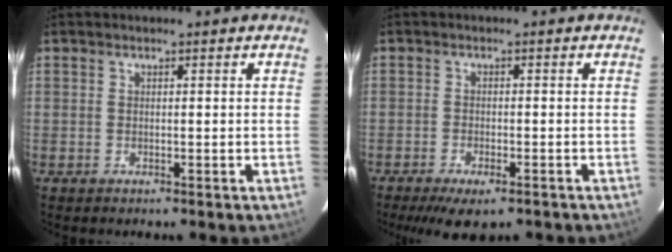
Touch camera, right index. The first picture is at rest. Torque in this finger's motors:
{"motor_torque": [1.10, -1.04, 0.35, 0.11]}